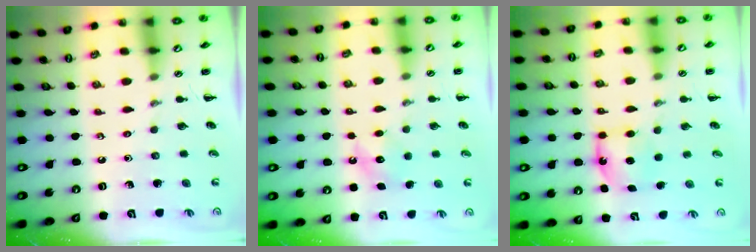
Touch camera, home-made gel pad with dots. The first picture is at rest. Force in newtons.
{"total": 6.5, "press": 6.4, "slide": 1.5}
{"total": 5.7, "press": 5.5, "slide": 1.7}